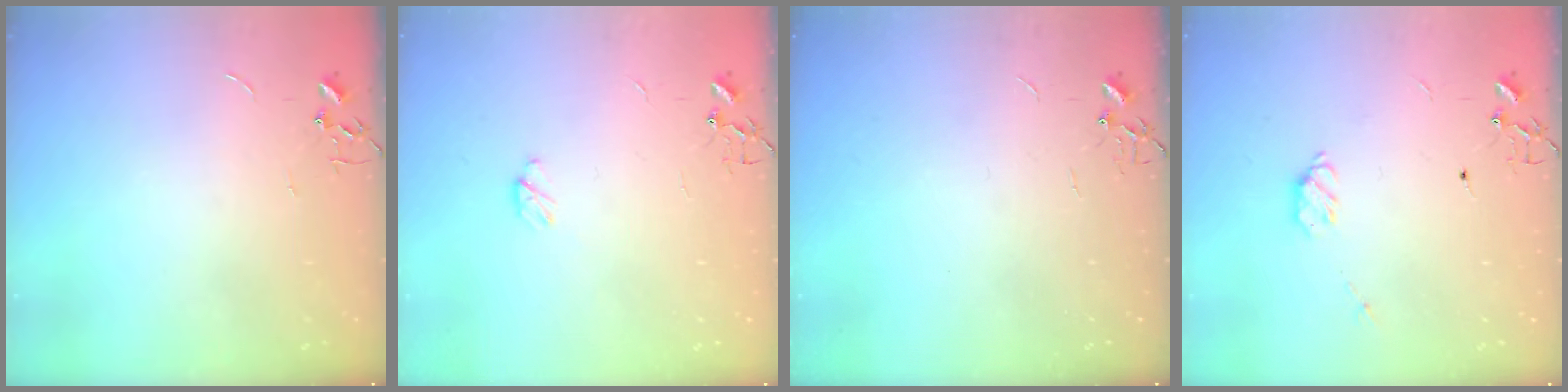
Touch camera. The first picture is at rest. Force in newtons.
{"total": 4.5, "press": 4.5, "slide": 0.6}
{"total": 0.0}
{"total": 5.7, "press": 5.6, "slide": 1.0}